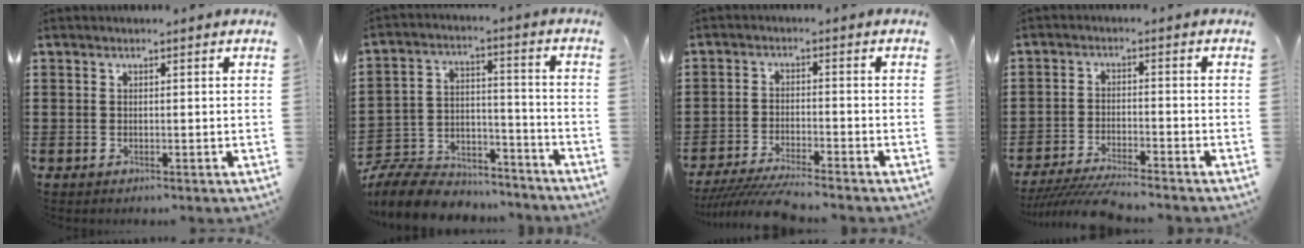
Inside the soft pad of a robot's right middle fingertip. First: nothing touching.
{"total": 10.3, "force": [-9.8, 2.2, 2.2], "torque": [-0.054, 0.022, -0.197]}
{"total": 5.3, "force": [-4.9, 0.0, 1.9], "torque": [-0.044, -0.014, -0.099]}
{"total": 5.3, "force": [-5.0, 0.1, 1.8], "torque": [-0.042, -0.013, -0.100]}